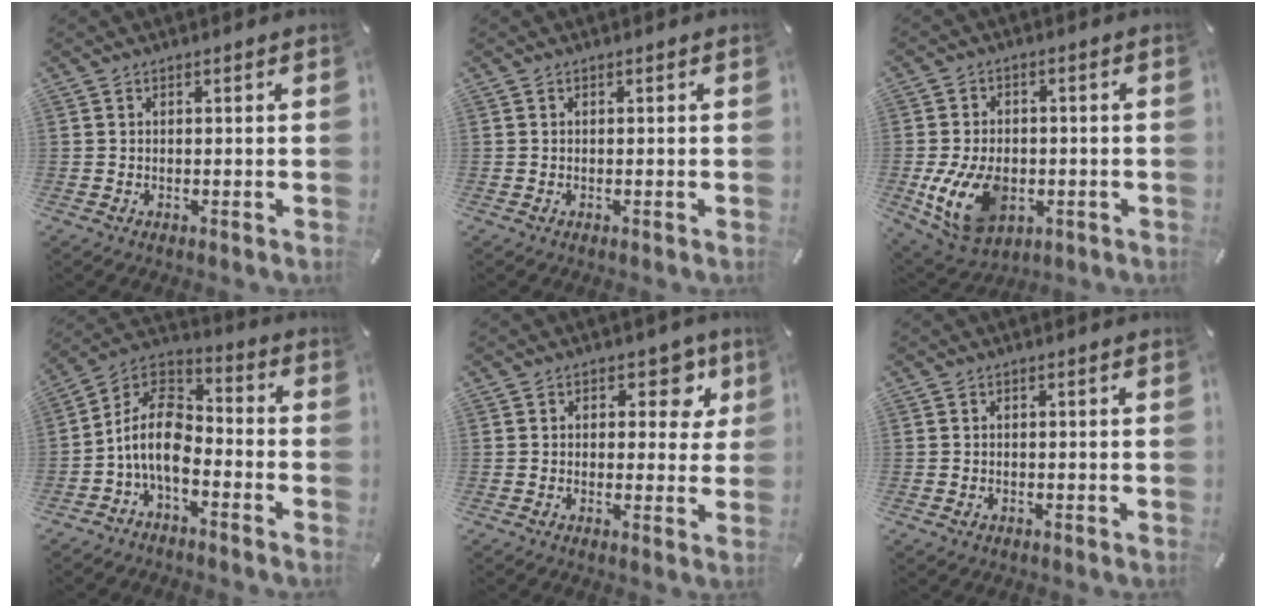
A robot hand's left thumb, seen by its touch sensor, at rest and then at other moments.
{"total": 0.0}
{"total": 13.5, "force": [-3.1, 9.6, 9.0], "torque": [-0.186, 0.001, -0.053]}
{"total": 12.2, "force": [-4.9, 7.0, 8.7], "torque": [-0.193, 0.012, -0.097]}
{"total": 7.7, "force": [3.1, 5.1, 4.8], "torque": [-0.043, -0.014, 0.045]}
{"total": 1.1, "force": [-0.4, 0.8, 0.5], "torque": [-0.011, 0.003, -0.010]}